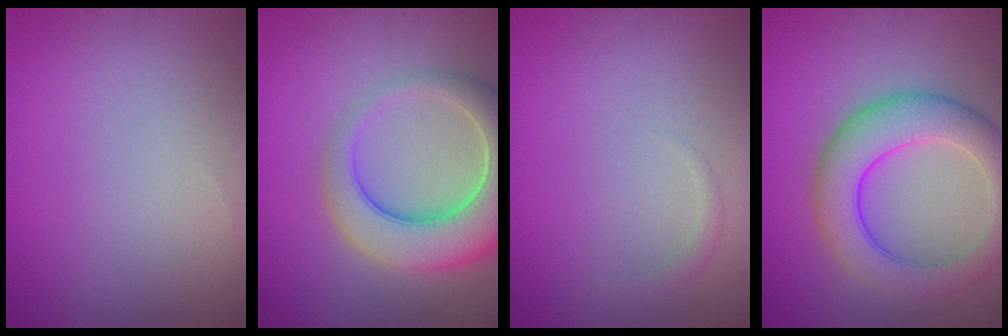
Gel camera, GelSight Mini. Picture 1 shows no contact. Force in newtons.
{"total": 8.9, "press": 8.9, "slide": 0.7}
{"total": 0.7, "press": 0.7, "slide": 0.0}
{"total": 6.5, "press": 6.4, "slide": 0.4}